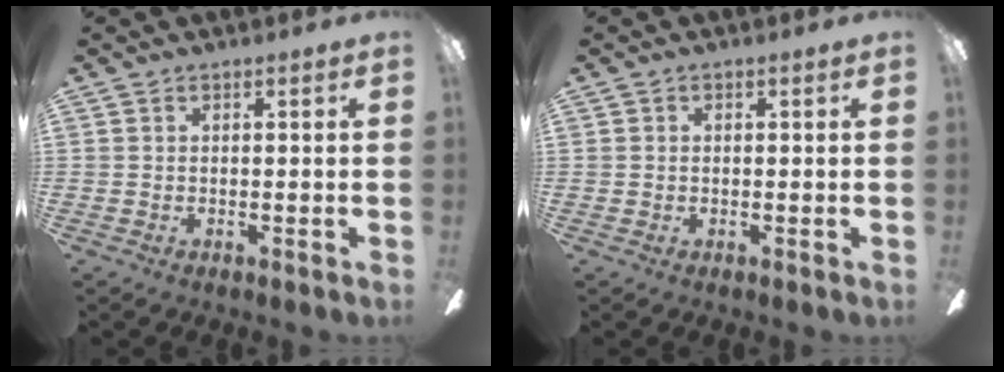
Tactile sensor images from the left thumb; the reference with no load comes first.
{"total": 0.0}